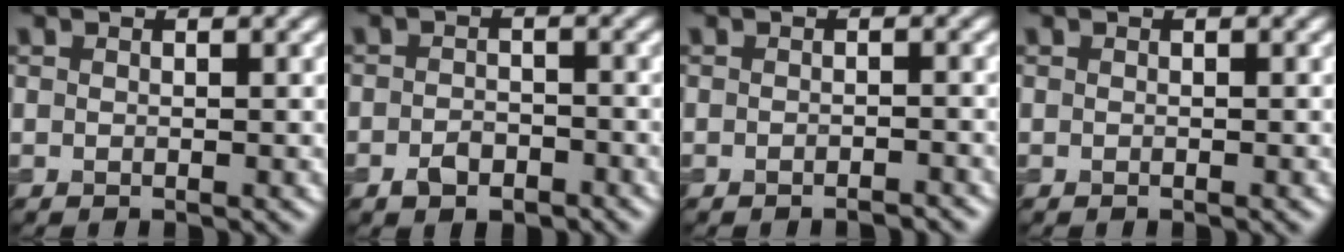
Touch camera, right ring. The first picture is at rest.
{"total": 2.2, "force": [-1.4, 1.4, 1.1], "torque": [-0.017, 0.002, -0.028]}
{"total": 1.2, "force": [-1.1, 0.2, 0.4], "torque": [-0.003, 0.001, -0.014]}
{"total": 0.0}